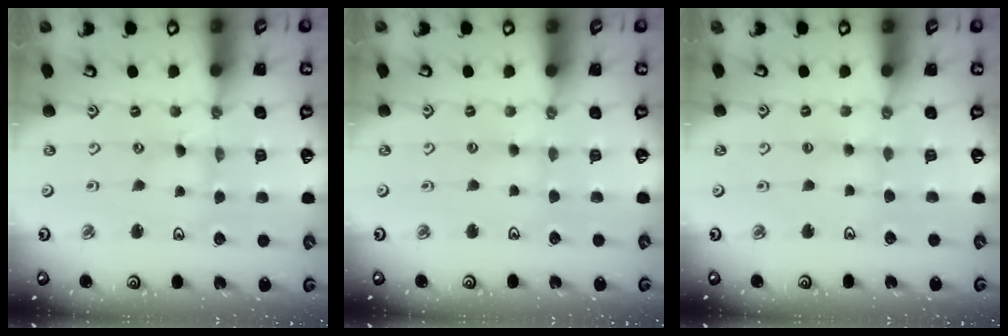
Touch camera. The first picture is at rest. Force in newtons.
{"total": 1.5, "press": 1.5, "slide": 0.3}
{"total": 1.6, "press": 1.6, "slide": 0.3}